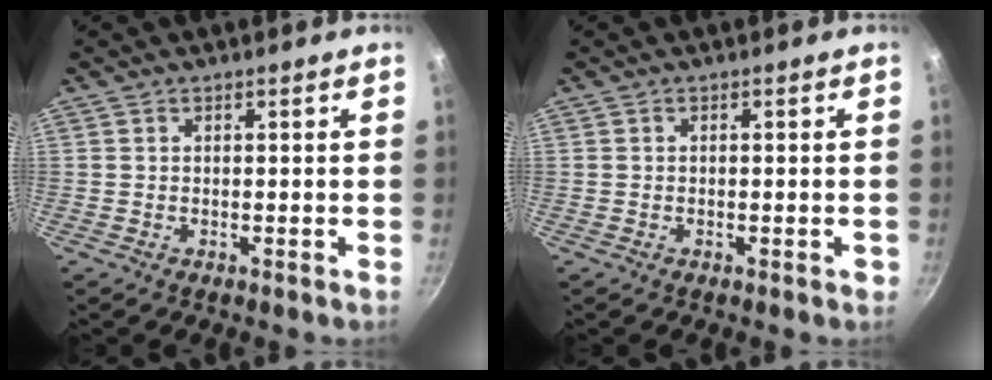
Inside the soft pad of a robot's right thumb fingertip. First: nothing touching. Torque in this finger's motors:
{"motor_torque": [0.06, 0.31, -0.08, -0.22, 0.02]}